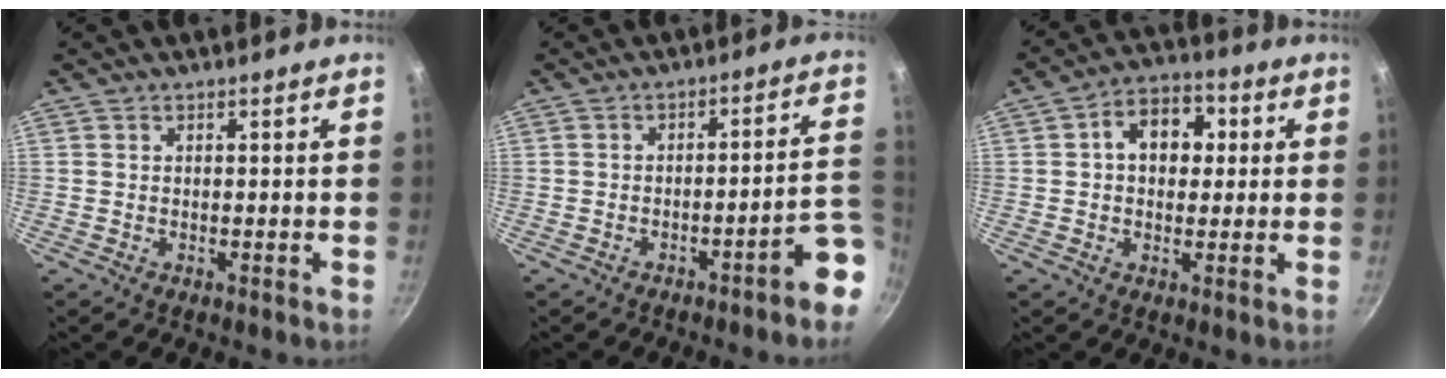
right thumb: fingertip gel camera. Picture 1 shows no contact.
{"total": 8.6, "force": [-4.4, 1.8, 7.2], "torque": [-0.060, 0.051, -0.054]}
{"total": 9.7, "force": [1.7, 7.1, 6.4], "torque": [-0.054, 0.015, 0.013]}